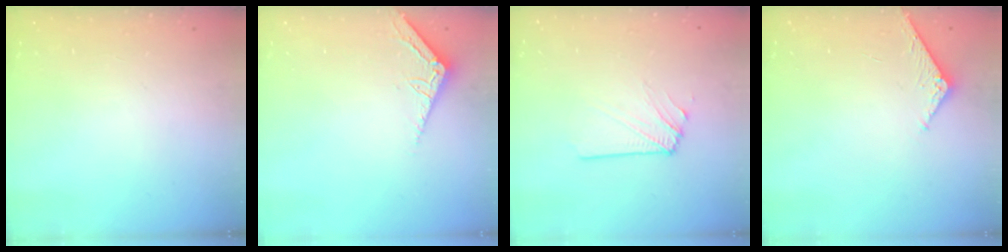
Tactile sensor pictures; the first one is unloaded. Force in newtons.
{"total": 3.6, "press": 3.6, "slide": 0.4}
{"total": 2.9, "press": 2.8, "slide": 0.5}
{"total": 4.5, "press": 4.5, "slide": 0.5}